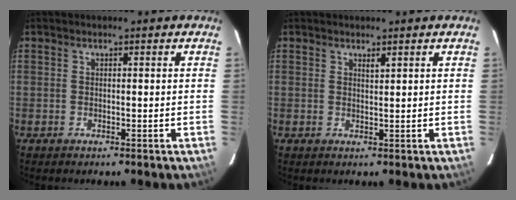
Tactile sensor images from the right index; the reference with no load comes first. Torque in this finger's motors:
{"motor_torque": [0.33, 0.28, 0.01, 0.02]}